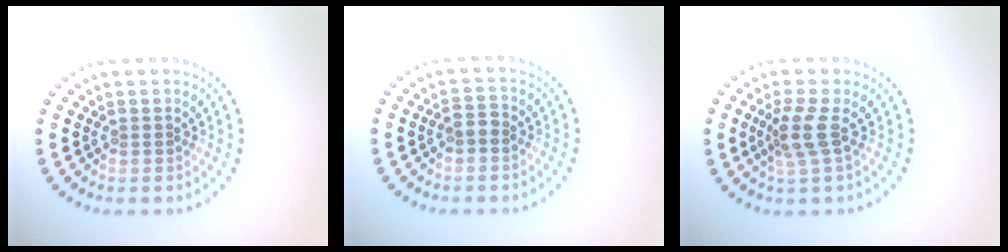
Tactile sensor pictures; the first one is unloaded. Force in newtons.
{"total": 1.3, "press": 1.3, "slide": 0.2}
{"total": 2.5, "press": 2.0, "slide": 1.6}